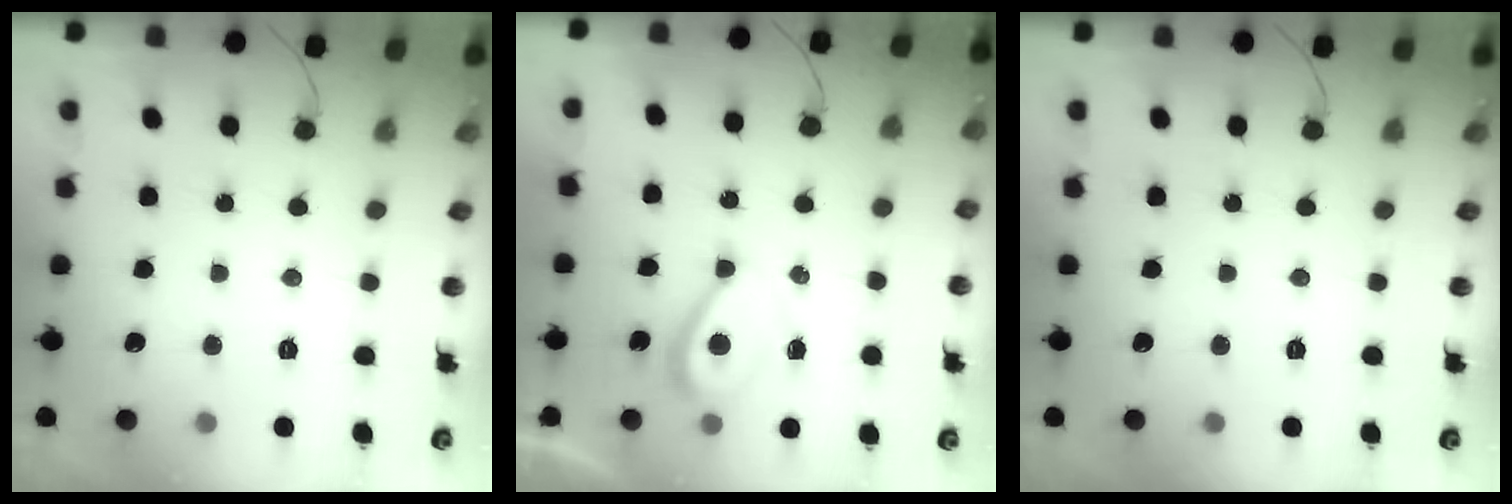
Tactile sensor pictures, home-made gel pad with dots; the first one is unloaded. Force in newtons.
{"total": 4.7, "press": 4.7, "slide": 0.5}
{"total": 0.0}